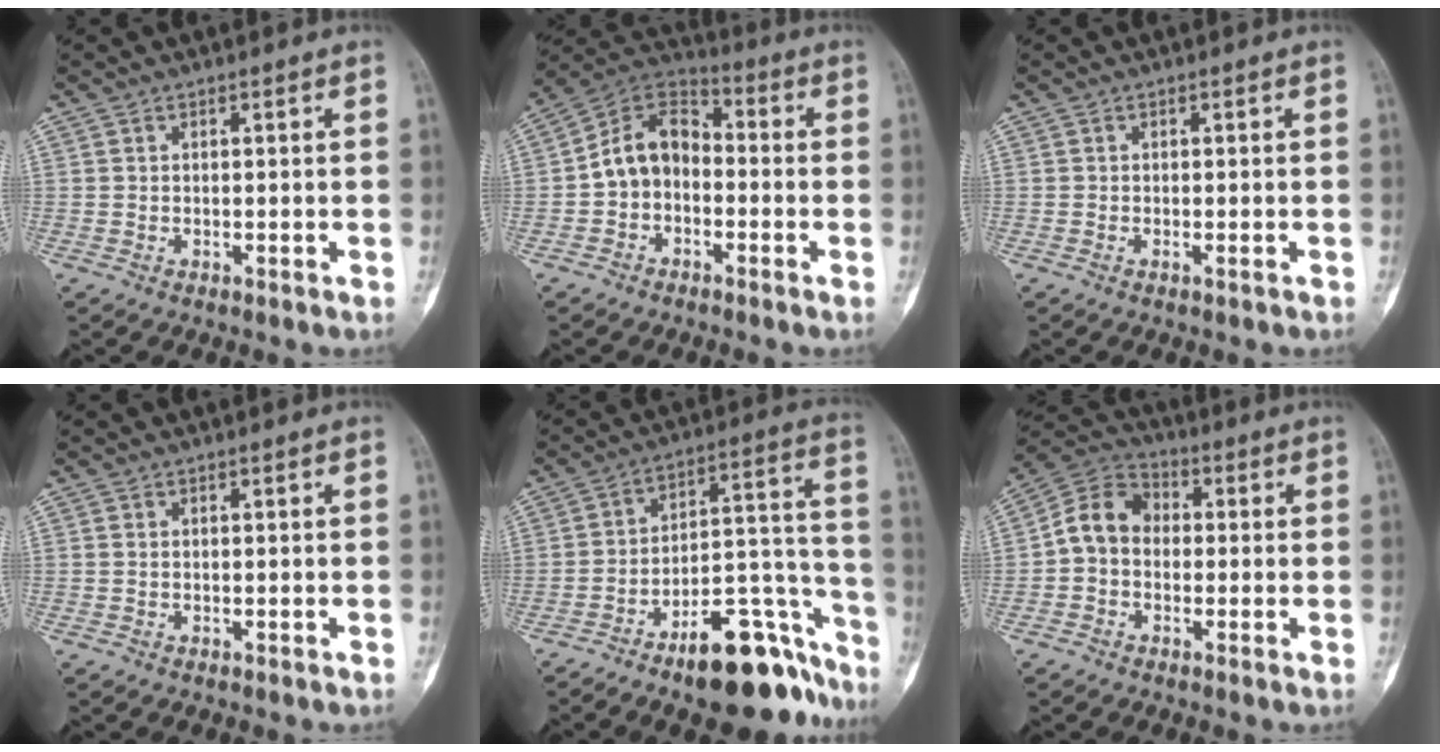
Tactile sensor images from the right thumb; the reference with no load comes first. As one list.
[{"total": 9.9, "force": [-1.7, 7.3, 6.5], "torque": [-0.096, 0.040, -0.047]}, {"total": 0.0}, {"total": 0.0}, {"total": 20.2, "force": [-13.8, 7.6, 12.7], "torque": [-0.110, 0.124, -0.205]}, {"total": 8.6, "force": [-0.4, 6.8, 5.2], "torque": [-0.076, 0.029, -0.025]}]